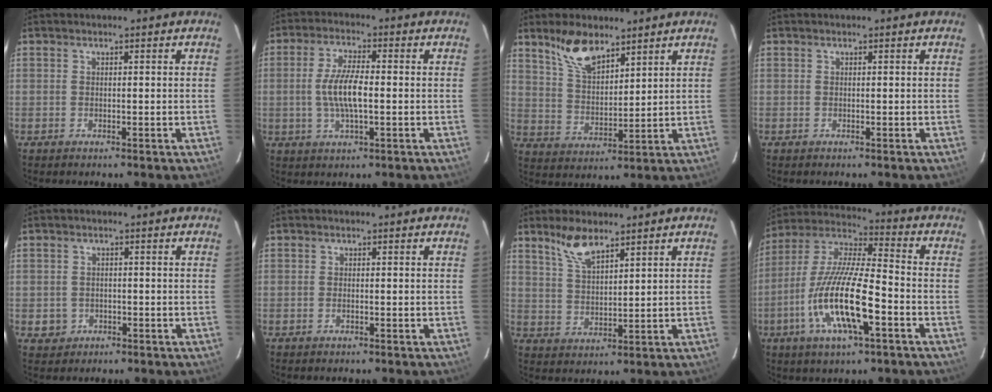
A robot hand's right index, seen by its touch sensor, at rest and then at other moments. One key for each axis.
{"total": 9.2, "fx": -0.8, "fy": 2.6, "fz": 8.8, "tx": -0.175, "ty": 0.001, "tz": -0.014}
{"total": 9.2, "fx": 6.7, "fy": 3.7, "fz": 5.0, "tx": -0.090, "ty": 0.008, "tz": 0.137}
{"total": 0.0}
{"total": 3.1, "fx": -0.8, "fy": 3.0, "fz": 0.4, "tx": -0.016, "ty": 0.004, "tz": -0.007}
{"total": 0.5, "fx": -0.2, "fy": 0.3, "fz": 0.4, "tx": -0.009, "ty": 0.001, "tz": -0.005}
{"total": 6.4, "fx": 4.9, "fy": 2.0, "fz": 3.7, "tx": -0.070, "ty": 0.003, "tz": 0.101}
{"total": 17.5, "fx": -6.3, "fy": 4.2, "fz": 15.8, "tx": -0.320, "ty": -0.015, "tz": -0.126}